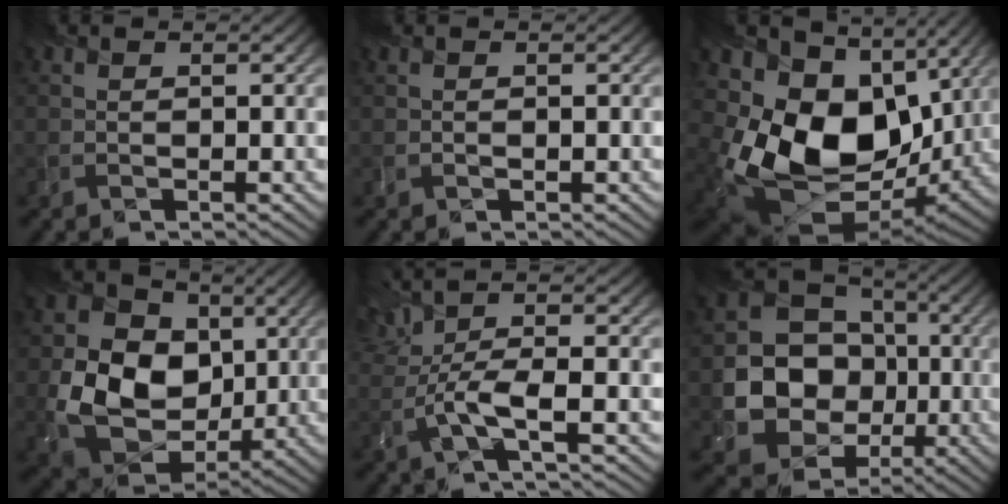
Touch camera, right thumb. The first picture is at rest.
{"total": 0.0}
{"total": 18.4, "force": [0.6, 13.5, 12.4], "torque": [-0.279, -0.051, 0.043]}
{"total": 11.9, "force": [0.9, 9.7, 6.8], "torque": [-0.143, -0.012, 0.017]}
{"total": 5.5, "force": [-0.6, 1.0, 5.4], "torque": [-0.118, 0.011, -0.017]}
{"total": 12.4, "force": [-1.6, 10.8, 5.9], "torque": [-0.117, -0.020, -0.035]}